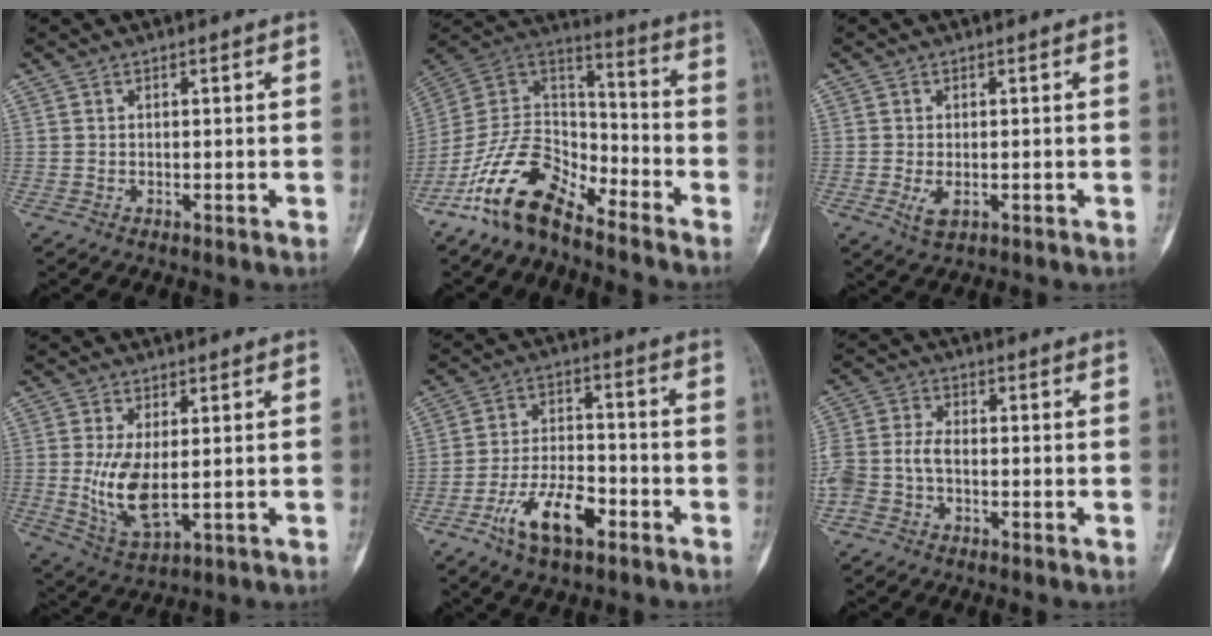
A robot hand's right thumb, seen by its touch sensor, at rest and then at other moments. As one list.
[{"total": 15.5, "force": [-11.1, 6.9, 8.3], "torque": [-0.138, 0.093, -0.218]}, {"total": 2.9, "force": [-0.9, 1.5, 2.3], "torque": [-0.048, -0.006, -0.012]}, {"total": 8.7, "force": [0.1, 3.8, 7.8], "torque": [-0.156, -0.018, 0.014]}, {"total": 11.5, "force": [-6.0, 5.2, 8.4], "torque": [-0.150, 0.032, -0.107]}, {"total": 7.3, "force": [-1.9, 4.7, 5.2], "torque": [-0.125, 0.021, -0.044]}]